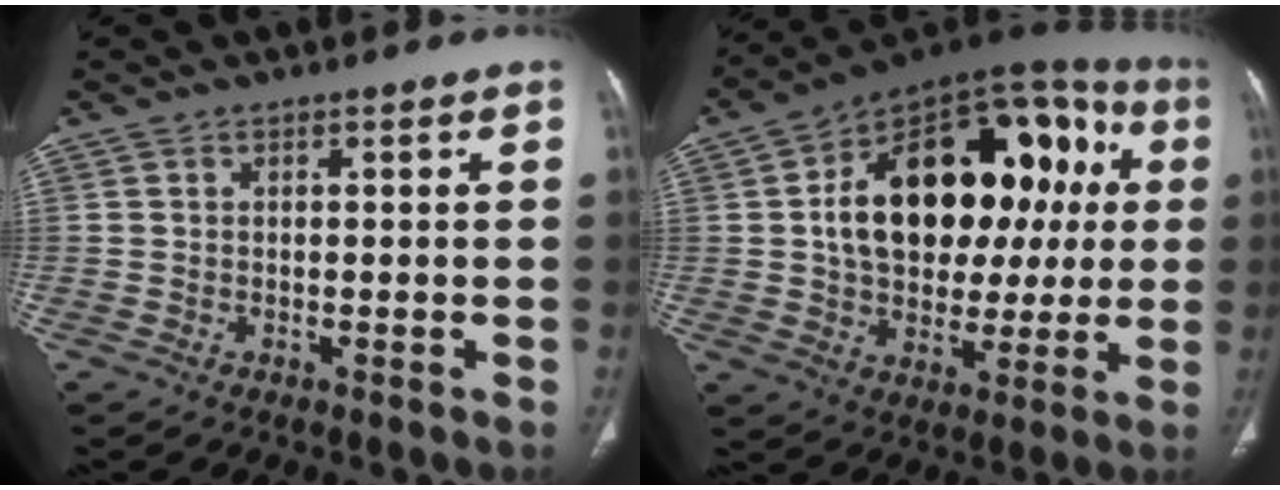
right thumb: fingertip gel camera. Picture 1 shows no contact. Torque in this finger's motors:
{"motor_torque": [0.97, 4.04, 1.75, -0.01, 0.20]}